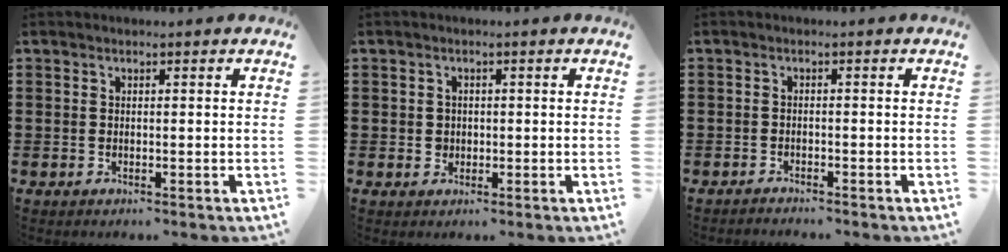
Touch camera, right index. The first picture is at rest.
{"total": 1.5, "force": [0.0, 1.4, 0.4], "torque": [-0.011, 0.006, -0.002]}
{"total": 1.1, "force": [-1.1, 0.1, -0.1], "torque": [-0.001, 0.004, -0.025]}